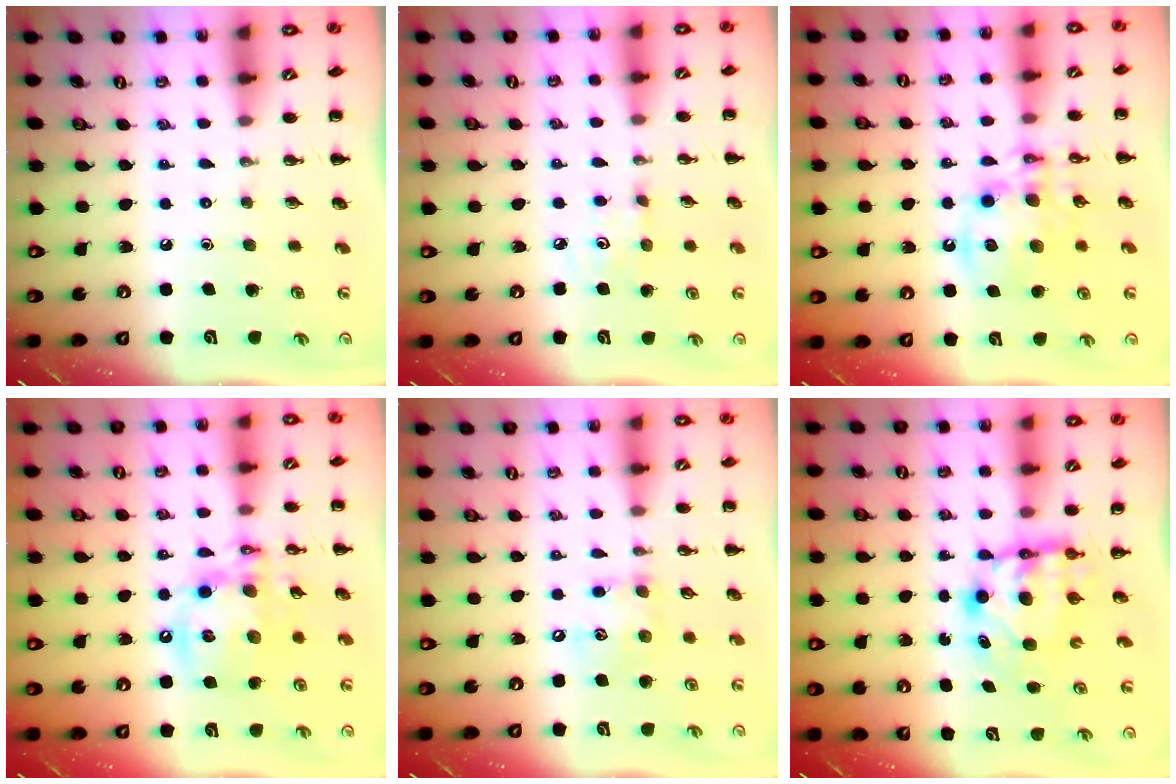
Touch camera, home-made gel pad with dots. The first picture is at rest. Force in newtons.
{"total": 3.8, "press": 3.6, "slide": 1.1}
{"total": 12.7, "press": 12.4, "slide": 2.9}
{"total": 14.4, "press": 14.1, "slide": 3.0}
{"total": 8.2, "press": 8.2, "slide": 0.9}
{"total": 6.5, "press": 6.4, "slide": 1.3}